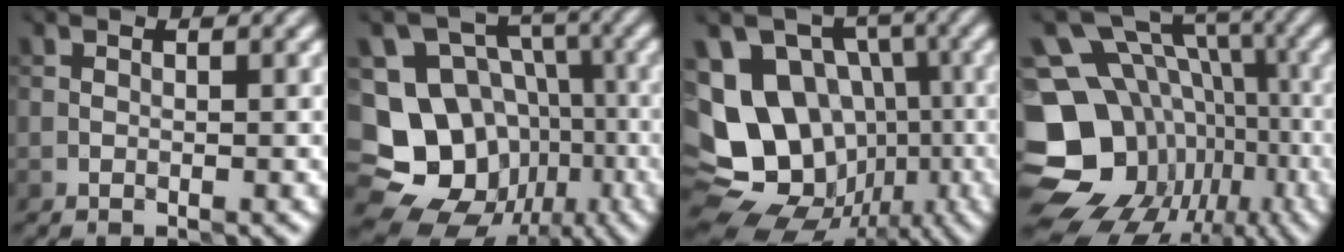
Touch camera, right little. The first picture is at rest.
{"total": 18.5, "force": [-5.6, 16.4, 6.4], "torque": [-0.156, -0.015, -0.075]}
{"total": 13.8, "force": [-2.0, 11.6, 7.0], "torque": [-0.137, -0.031, -0.016]}
{"total": 16.8, "force": [-6.2, 14.1, 6.8], "torque": [-0.136, -0.030, -0.075]}